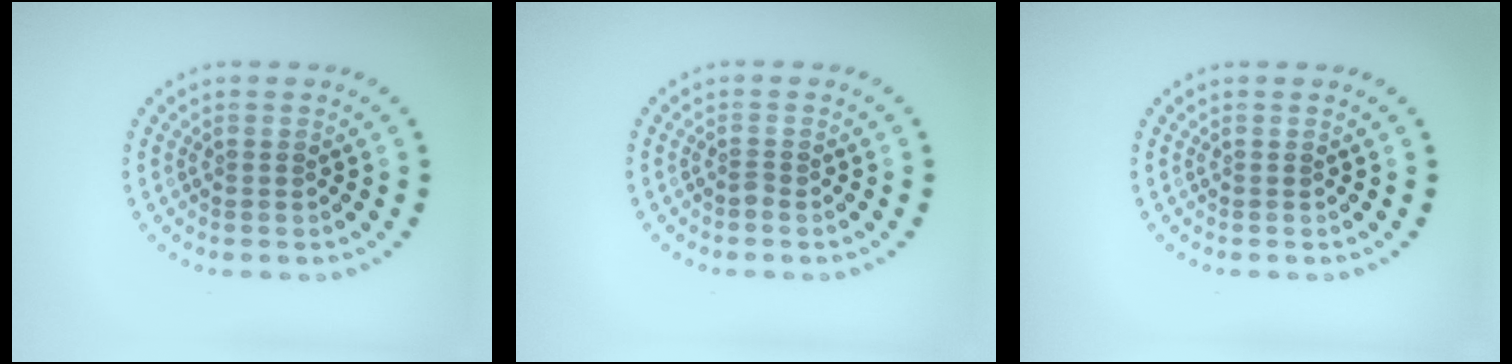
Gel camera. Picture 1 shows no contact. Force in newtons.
{"total": 0.6, "press": 0.4, "slide": 0.5}
{"total": 0.0}